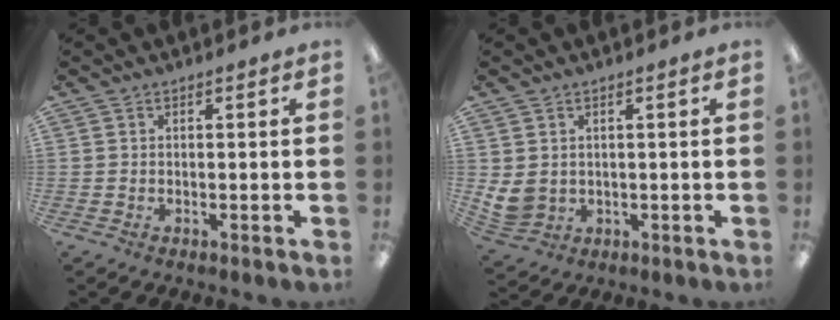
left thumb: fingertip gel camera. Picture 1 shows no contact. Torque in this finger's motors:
{"motor_torque": [0.17, 1.15, 0.73, -0.41, -0.01]}